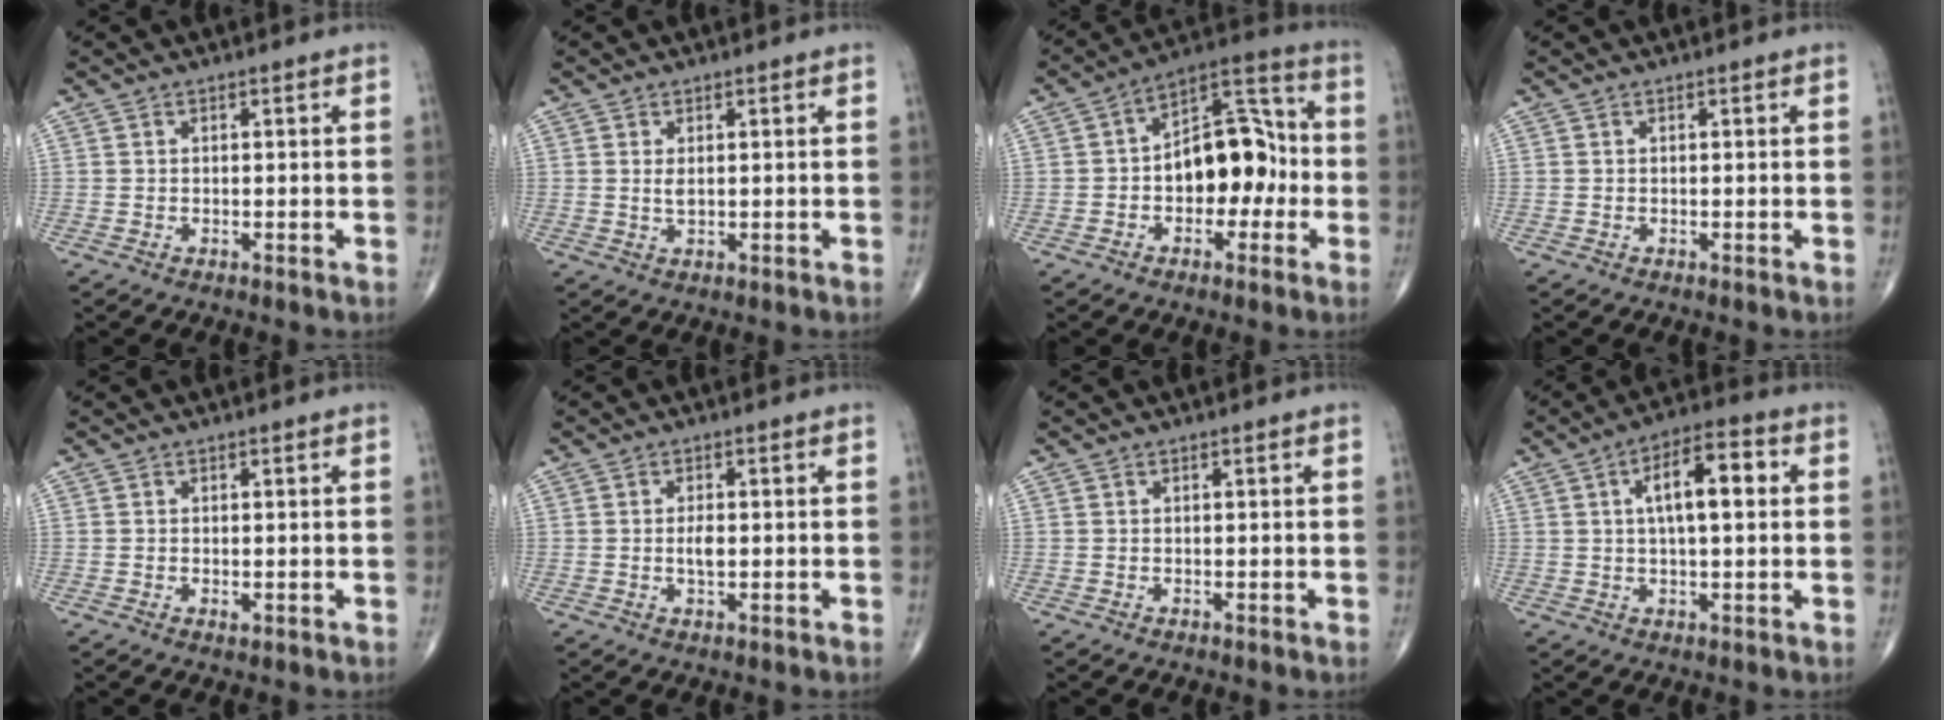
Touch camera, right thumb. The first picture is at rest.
{"total": 1.6, "force": [0.3, 0.7, 1.3], "torque": [-0.022, -0.006, 0.008]}
{"total": 14.3, "force": [-1.7, 8.8, 11.2], "torque": [-0.132, 0.045, -0.033]}
{"total": 0.0}
{"total": 0.9, "force": [-0.1, 0.5, 0.7], "torque": [-0.013, -0.003, -0.003]}
{"total": 2.4, "force": [-0.1, 1.1, 2.2], "torque": [-0.040, 0.000, -0.002]}
{"total": 0.0}
{"total": 10.3, "force": [2.0, 4.0, 9.3], "torque": [-0.139, 0.018, 0.024]}